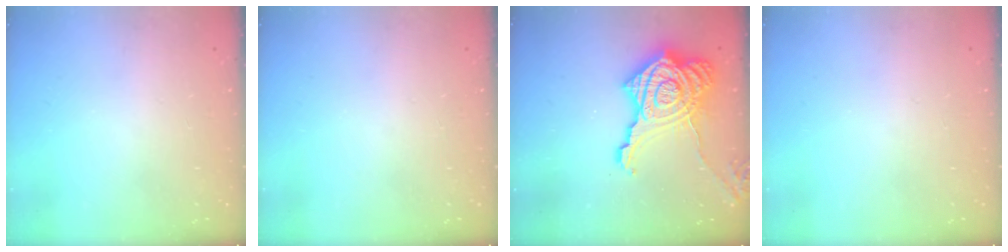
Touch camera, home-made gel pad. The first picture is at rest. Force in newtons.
{"total": 0.0}
{"total": 25.7, "press": 25.5, "slide": 2.7}
{"total": 0.0}